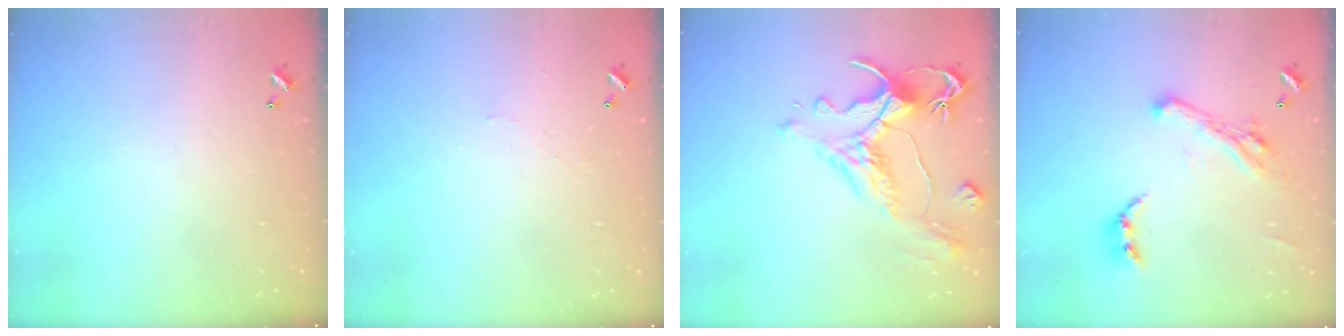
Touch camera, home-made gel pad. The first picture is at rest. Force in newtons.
{"total": 2.1, "press": 2.1, "slide": 0.6}
{"total": 1.8, "press": 0.9, "slide": 1.5}
{"total": 7.2, "press": 7.1, "slide": 1.1}